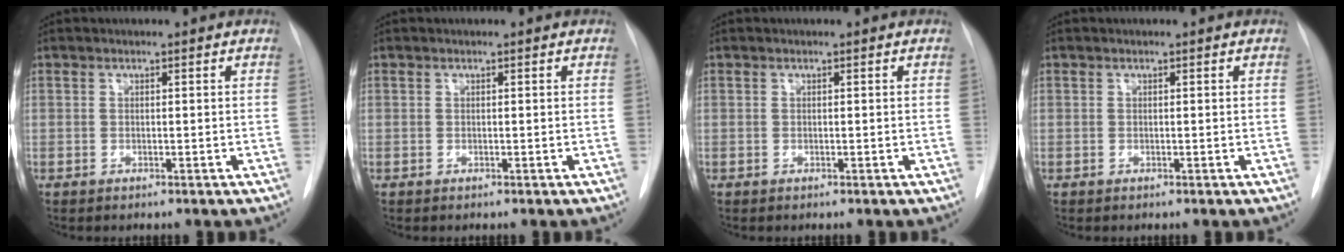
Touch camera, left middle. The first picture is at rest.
{"total": 0.0}
{"total": 0.0}
{"total": 0.0}